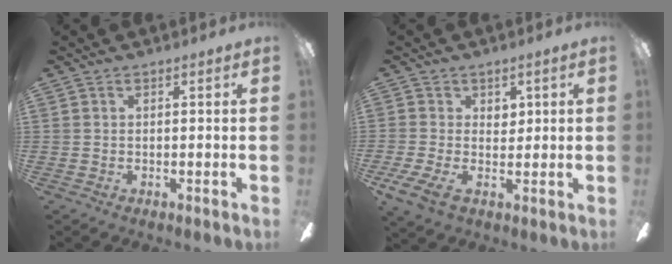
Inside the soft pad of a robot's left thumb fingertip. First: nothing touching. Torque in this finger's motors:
{"motor_torque": [0.19, 0.42, 0.51, -0.42, 0.11]}